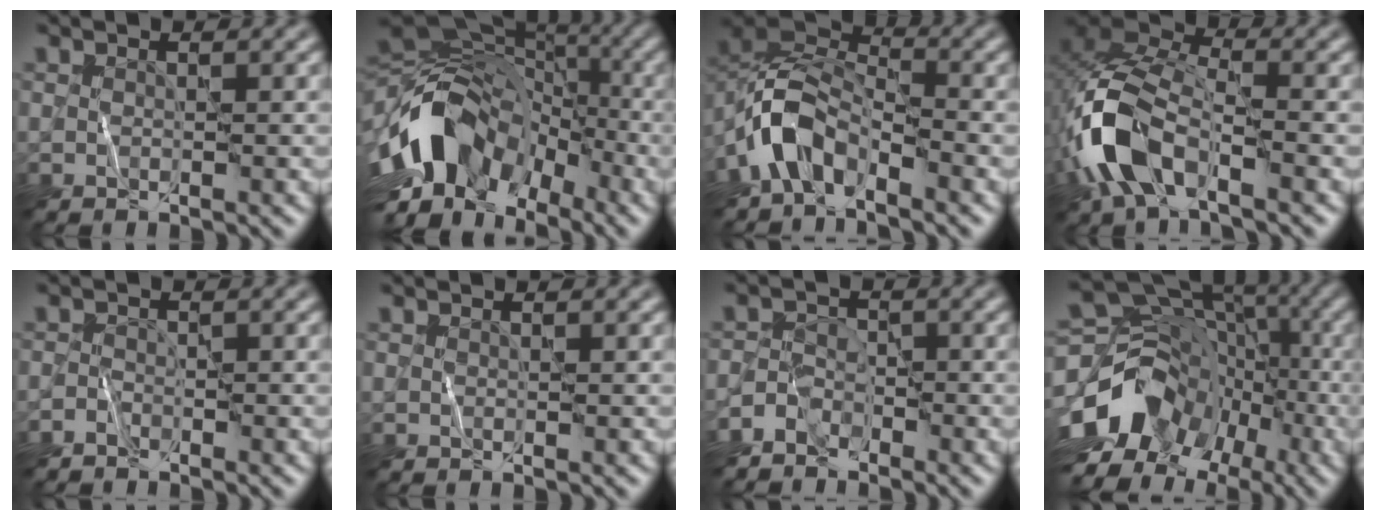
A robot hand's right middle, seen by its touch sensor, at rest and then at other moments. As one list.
[{"total": 13.4, "force": [-4.7, 8.8, 8.9], "torque": [-0.164, 0.013, -0.102]}, {"total": 5.4, "force": [-3.3, 2.9, 3.2], "torque": [-0.051, 0.007, -0.075]}, {"total": 9.3, "force": [-4.0, 4.8, 6.8], "torque": [-0.150, 0.004, -0.086]}, {"total": 1.2, "force": [-1.2, 0.3, 0.1], "torque": [-0.002, 0.003, -0.028]}, {"total": 0.0}, {"total": 2.9, "force": [-2.5, 1.4, 0.5], "torque": [-0.003, 0.000, -0.060]}, {"total": 12.9, "force": [-5.1, 9.9, 6.5], "torque": [-0.117, -0.013, -0.076]}]